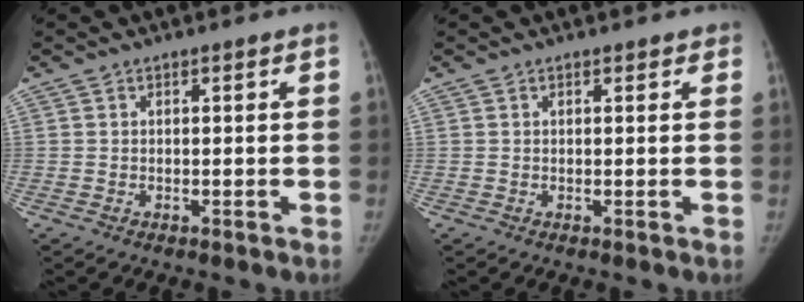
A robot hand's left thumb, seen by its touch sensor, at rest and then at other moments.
{"total": 0.7, "force": [0.5, 0.4, 0.2], "torque": [0.001, -0.003, 0.004]}